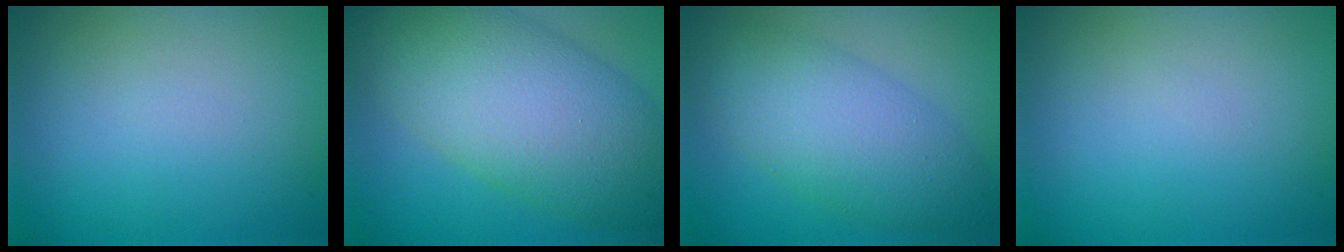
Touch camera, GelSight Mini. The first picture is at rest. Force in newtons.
{"total": 11.8, "press": 11.8, "slide": 0.2}
{"total": 6.8, "press": 6.8, "slide": 0.1}
{"total": 0.0}